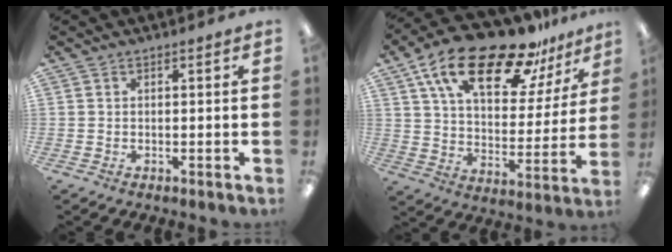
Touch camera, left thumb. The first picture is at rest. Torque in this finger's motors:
{"motor_torque": [0.55, 0.62, 1.70, -1.07, 0.39]}